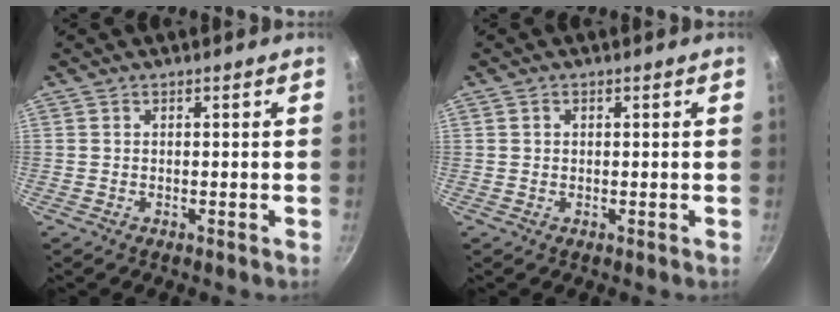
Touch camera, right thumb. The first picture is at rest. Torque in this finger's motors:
{"motor_torque": [-0.53, -0.36, -0.25, -0.14, 0.07]}